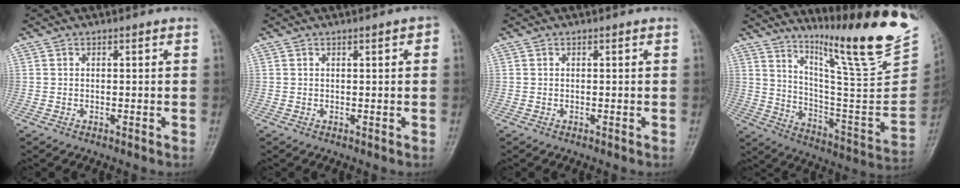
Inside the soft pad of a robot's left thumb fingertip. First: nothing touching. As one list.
[{"total": 1.7, "force": [0.5, 0.5, 1.5], "torque": [-0.018, 0.002, 0.005]}, {"total": 0.0}, {"total": 23.1, "force": [18.0, 1.8, 14.3], "torque": [-0.197, -0.134, 0.283]}]